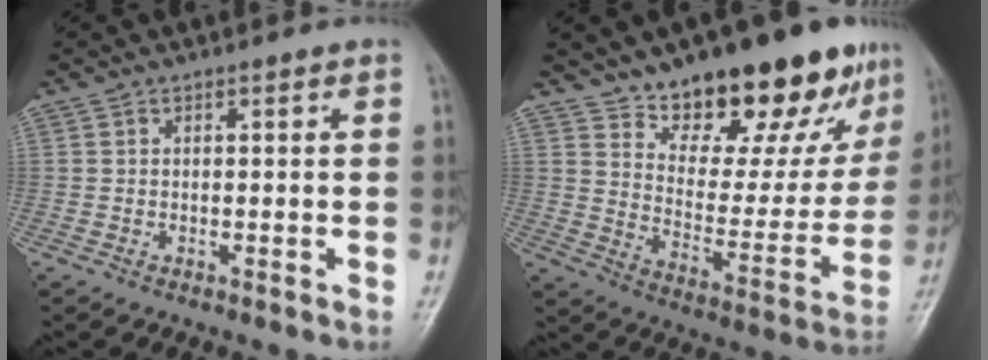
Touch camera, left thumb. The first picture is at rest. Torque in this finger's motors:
{"motor_torque": [0.75, 0.62, 1.45, -1.32, 0.22]}